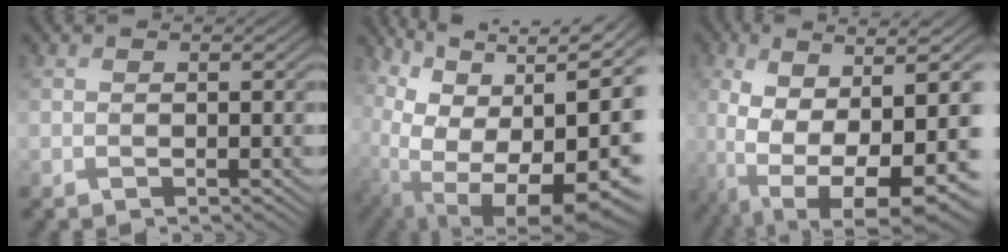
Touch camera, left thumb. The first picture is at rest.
{"total": 16.3, "force": [0.4, 10.3, 12.6], "torque": [-0.210, -0.045, 0.064]}
{"total": 17.3, "force": [-6.5, 8.1, 13.8], "torque": [-0.245, -0.047, -0.072]}